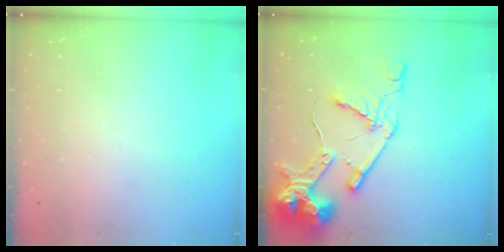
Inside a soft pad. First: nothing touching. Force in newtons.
{"total": 16.9, "press": 16.9, "slide": 1.8}